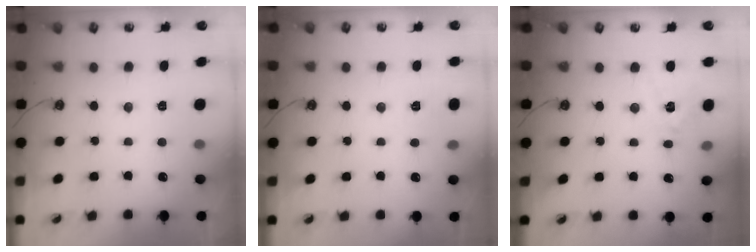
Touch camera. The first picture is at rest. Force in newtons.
{"total": 3.8, "press": 3.8, "slide": 0.5}
{"total": 11.0, "press": 10.9, "slide": 1.3}